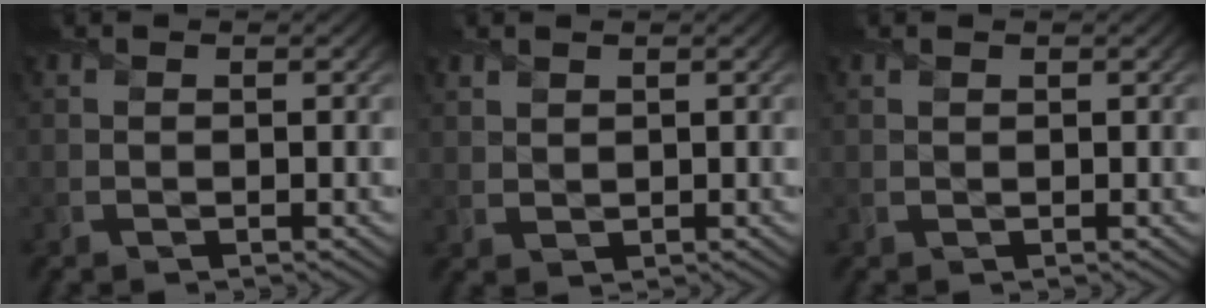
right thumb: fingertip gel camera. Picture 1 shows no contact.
{"total": 1.8, "force": [1.3, 1.0, 0.6], "torque": [-0.017, 0.000, 0.033]}
{"total": 0.7, "force": [0.5, 0.4, 0.0], "torque": [-0.002, -0.002, 0.013]}